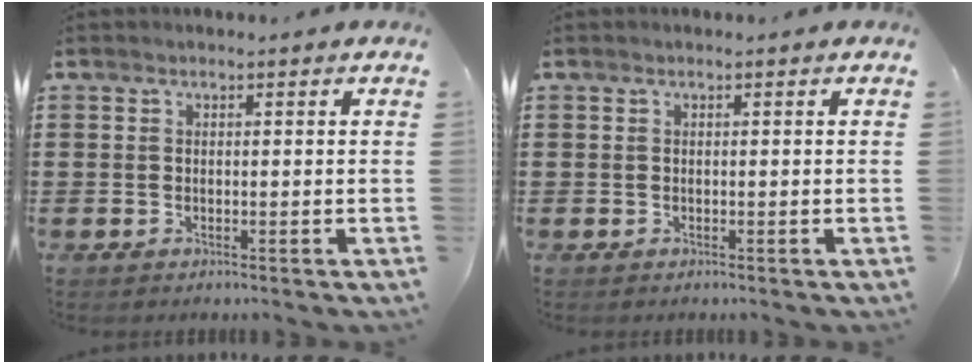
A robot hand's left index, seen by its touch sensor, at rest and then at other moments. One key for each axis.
{"total": 0.0}